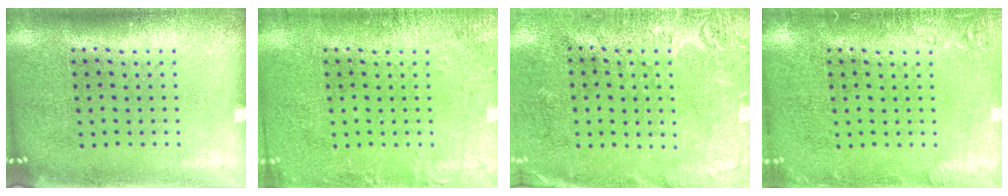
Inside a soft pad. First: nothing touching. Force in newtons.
{"total": 2.1, "press": 2.1, "slide": 0.1}
{"total": 2.7, "press": 2.4, "slide": 1.2}
{"total": 1.8, "press": 1.7, "slide": 0.4}